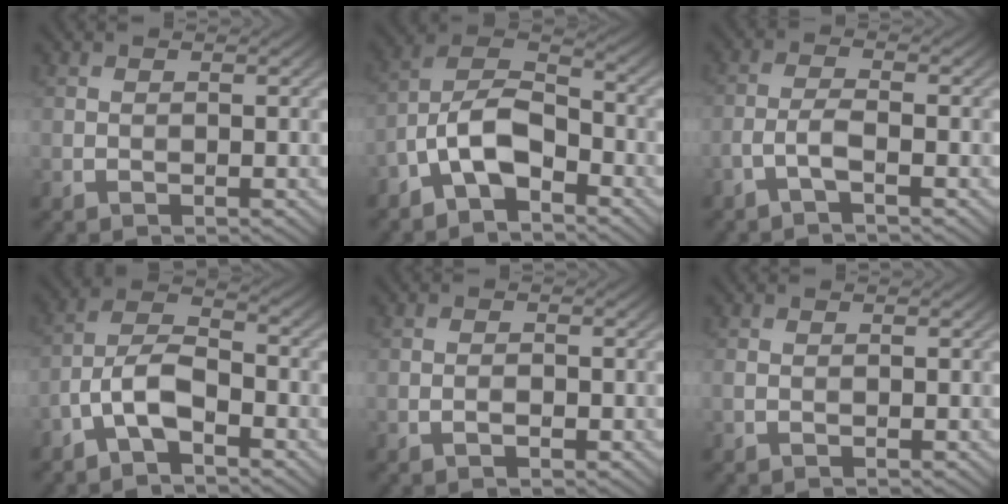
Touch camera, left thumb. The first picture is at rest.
{"total": 9.1, "force": [-4.7, 4.3, 6.4], "torque": [-0.124, 0.009, -0.106]}
{"total": 2.6, "force": [-1.6, 0.5, 2.1], "torque": [-0.044, 0.009, -0.039]}
{"total": 6.5, "force": [-3.4, 2.7, 4.8], "torque": [-0.094, 0.012, -0.082]}
{"total": 1.2, "force": [-0.6, 0.4, 0.9], "torque": [-0.016, 0.002, -0.011]}
{"total": 0.5, "force": [-0.1, 0.2, 0.5], "torque": [-0.017, 0.000, -0.004]}